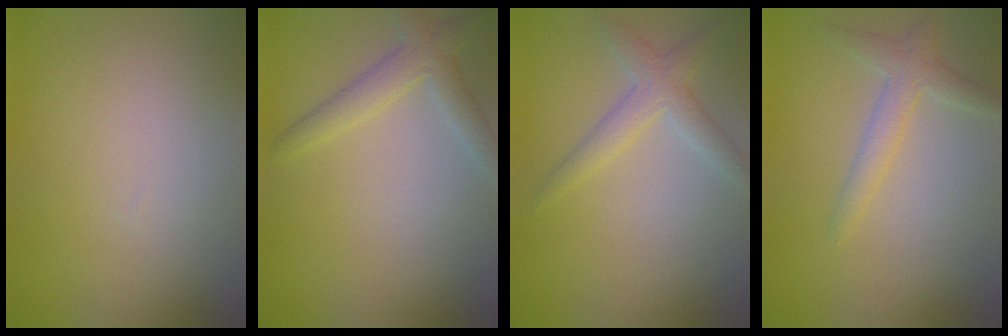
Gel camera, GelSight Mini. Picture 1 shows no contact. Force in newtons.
{"total": 2.7, "press": 2.7, "slide": 0.3}
{"total": 2.6, "press": 2.6, "slide": 0.0}
{"total": 2.2, "press": 2.2, "slide": 0.1}